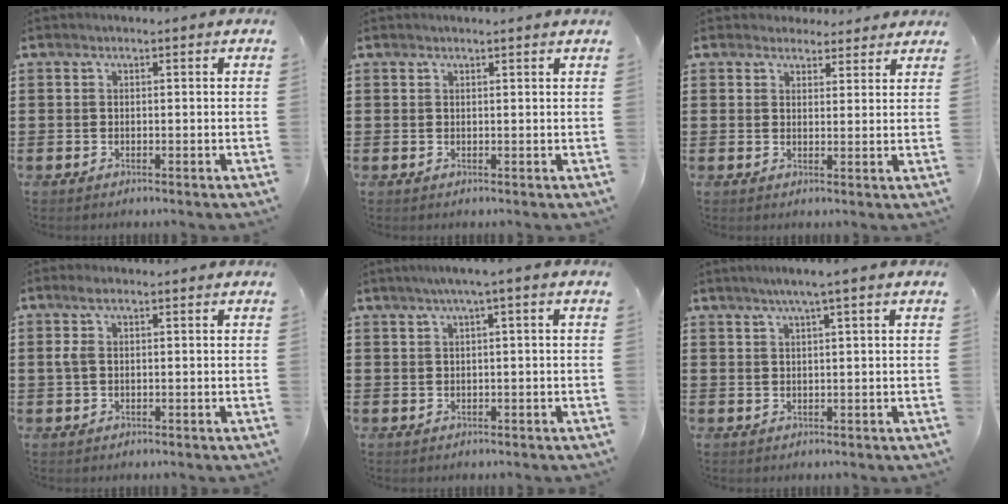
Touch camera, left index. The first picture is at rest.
{"total": 0.8, "force": [0.7, -0.2, 0.4], "torque": [-0.007, -0.003, 0.014]}
{"total": 3.1, "force": [2.8, 1.4, 0.3], "torque": [-0.007, -0.004, 0.053]}
{"total": 2.9, "force": [0.3, 1.3, 2.5], "torque": [-0.068, 0.002, -0.001]}
{"total": 1.9, "force": [0.0, -0.1, 1.9], "torque": [-0.033, -0.002, -0.003]}
{"total": 2.0, "force": [0.9, -0.3, 1.8], "torque": [-0.034, -0.002, 0.014]}